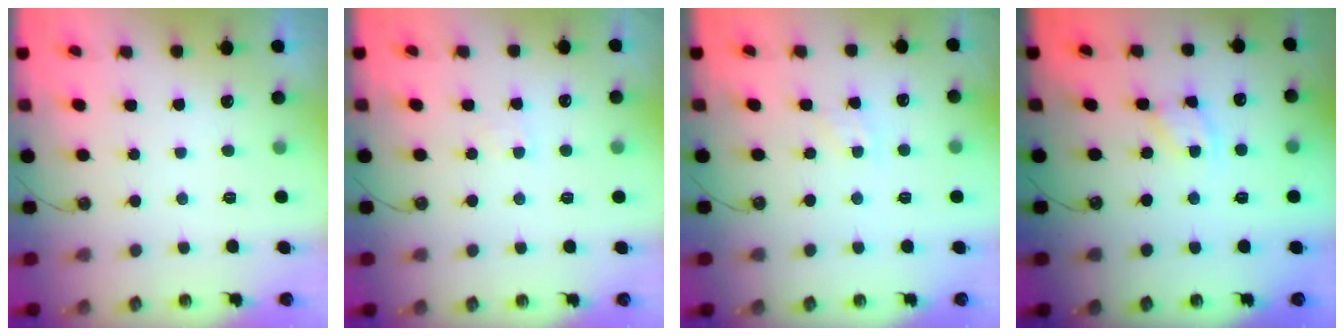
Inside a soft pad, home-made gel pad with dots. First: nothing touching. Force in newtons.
{"total": 3.6, "press": 3.5, "slide": 0.5}
{"total": 2.9, "press": 2.9, "slide": 0.4}
{"total": 2.7, "press": 2.7, "slide": 0.1}